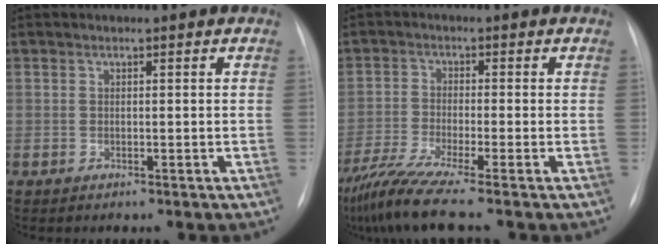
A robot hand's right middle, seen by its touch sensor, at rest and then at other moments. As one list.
[{"total": 8.4, "force": [-6.4, -1.3, 5.2], "torque": [-0.100, -0.032, -0.116]}]